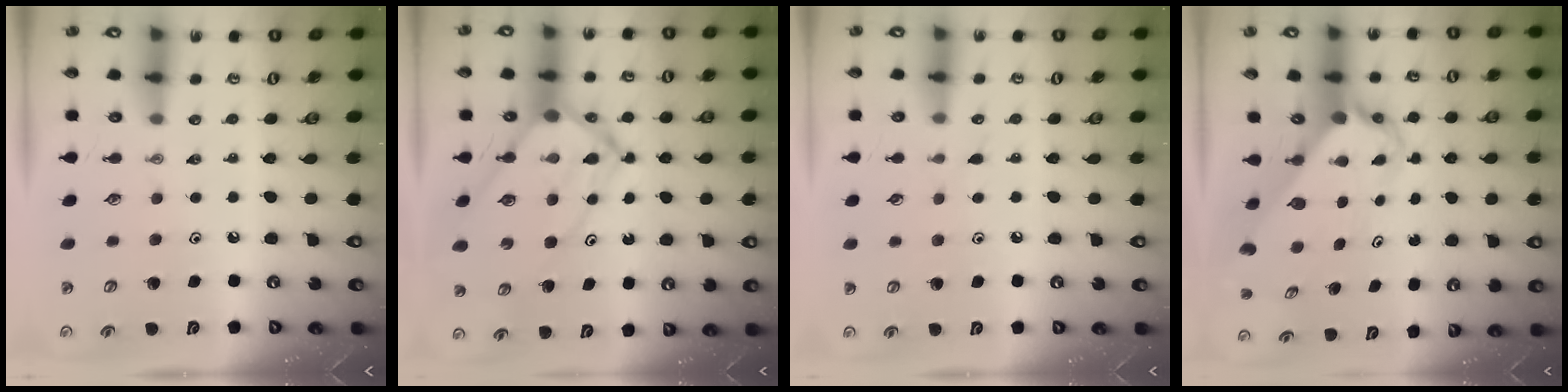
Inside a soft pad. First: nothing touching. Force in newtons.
{"total": 14.1, "press": 14.1, "slide": 1.3}
{"total": 3.9, "press": 3.9, "slide": 0.4}
{"total": 3.9, "press": 3.9, "slide": 0.5}